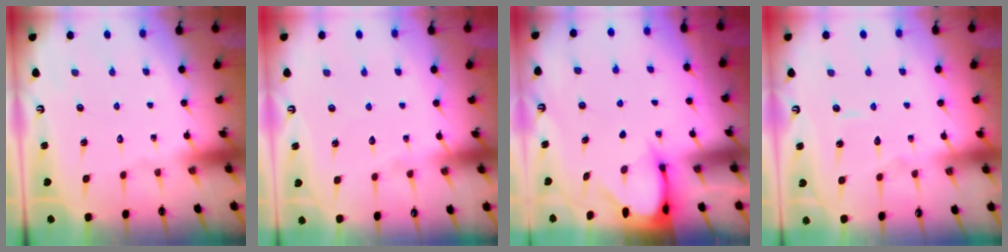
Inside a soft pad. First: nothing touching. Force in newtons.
{"total": 3.0, "press": 3.0, "slide": 0.3}
{"total": 3.2, "press": 3.2, "slide": 0.3}
{"total": 3.7, "press": 3.7, "slide": 0.1}